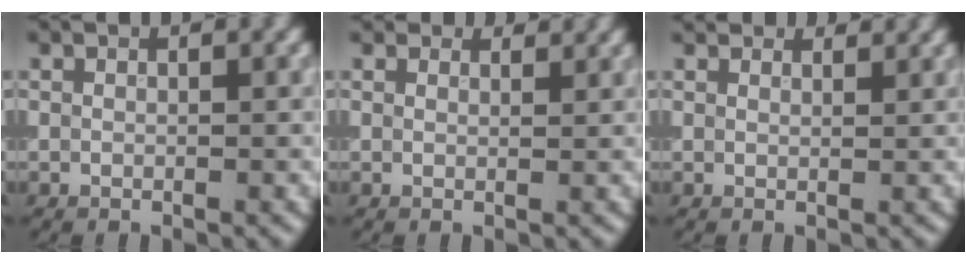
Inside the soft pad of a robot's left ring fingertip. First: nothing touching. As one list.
[{"total": 2.8, "force": [2.6, 0.9, 0.7], "torque": [-0.013, -0.004, 0.032]}, {"total": 4.1, "force": [3.7, 1.3, 1.4], "torque": [-0.028, 0.006, 0.044]}]